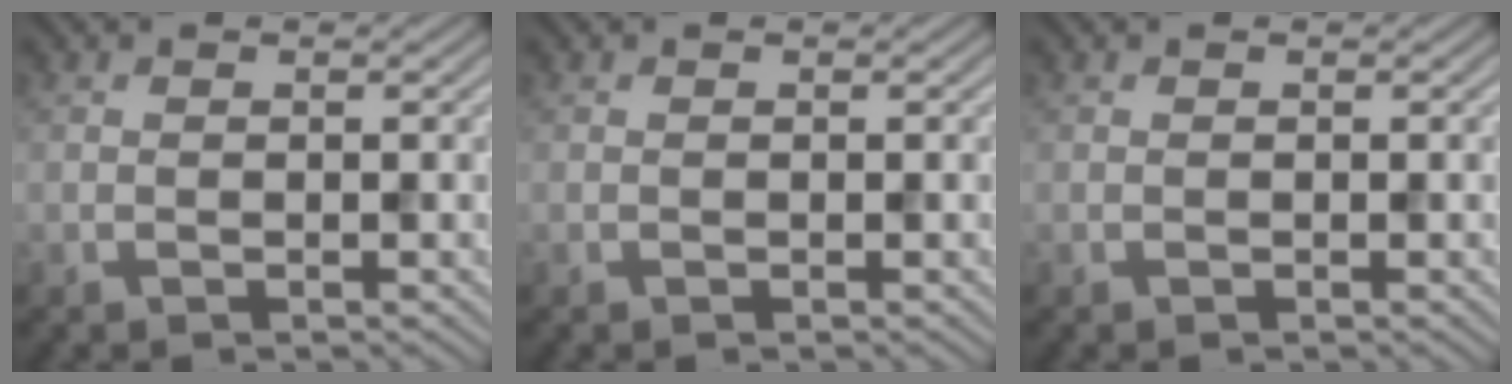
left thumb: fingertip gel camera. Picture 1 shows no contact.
{"total": 0.0}
{"total": 0.0}